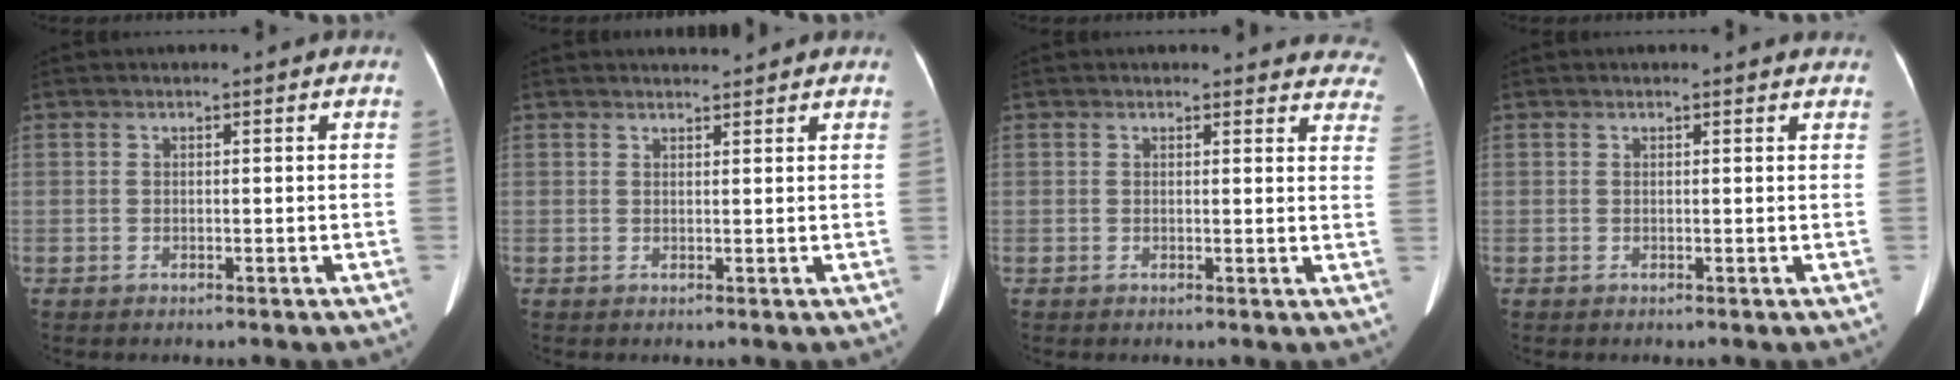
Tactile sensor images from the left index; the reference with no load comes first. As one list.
[{"total": 1.7, "force": [1.7, 0.1, 0.1], "torque": [-0.009, 0.007, 0.029]}, {"total": 11.7, "force": [11.1, 3.5, 1.4], "torque": [0.032, -0.043, 0.082]}, {"total": 2.1, "force": [2.0, 0.6, 0.2], "torque": [-0.008, 0.001, 0.010]}]